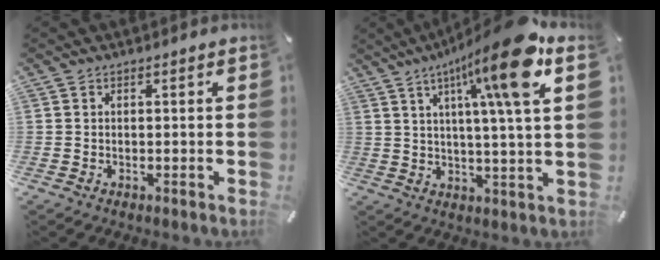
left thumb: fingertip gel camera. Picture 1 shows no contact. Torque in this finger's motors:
{"motor_torque": [0.98, 1.32, 1.87, -0.90, 0.54]}